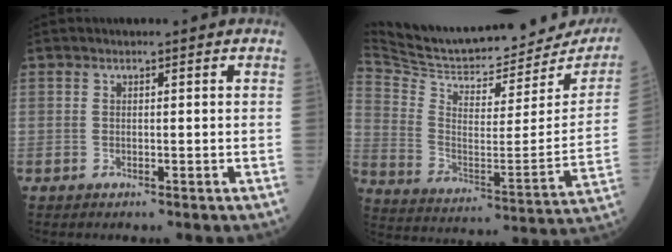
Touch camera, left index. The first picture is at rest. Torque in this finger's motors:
{"motor_torque": [-0.78, -1.24, 0.07, -0.01]}